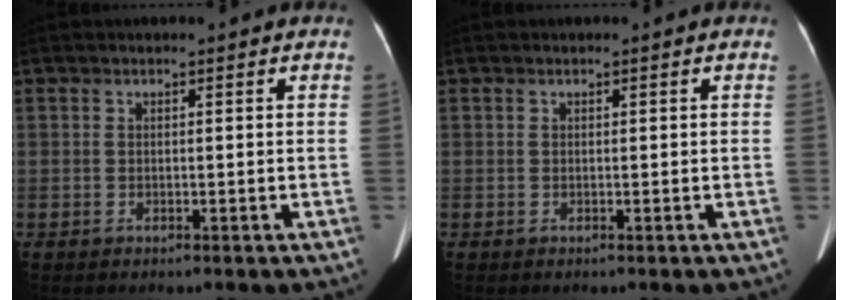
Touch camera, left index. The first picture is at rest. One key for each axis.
{"total": 0.0}